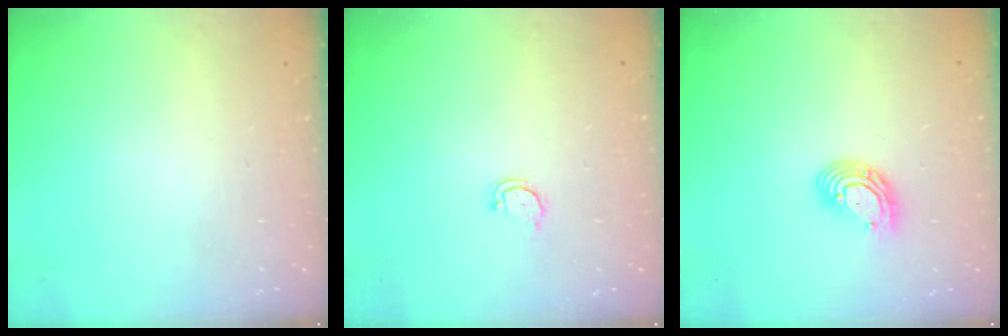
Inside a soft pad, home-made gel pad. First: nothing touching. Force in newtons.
{"total": 3.0, "press": 3.0, "slide": 0.2}
{"total": 10.7, "press": 10.5, "slide": 2.2}